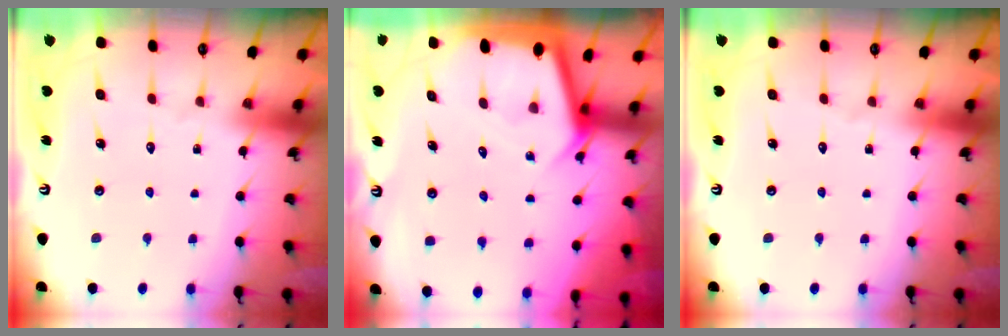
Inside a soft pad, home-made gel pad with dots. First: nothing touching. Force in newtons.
{"total": 3.5, "press": 3.5, "slide": 0.4}
{"total": 0.0}